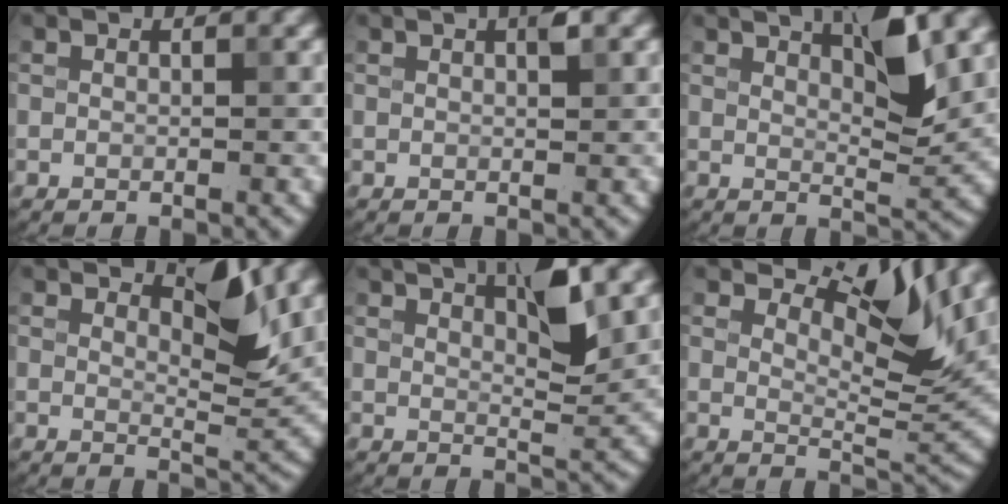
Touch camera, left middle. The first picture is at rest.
{"total": 0.6, "force": [-0.4, -0.5, 0.2], "torque": [-0.015, 0.000, 0.010]}
{"total": 4.0, "force": [2.1, 0.4, 3.4], "torque": [-0.066, -0.001, 0.053]}
{"total": 2.6, "force": [1.8, 0.3, 1.9], "torque": [-0.044, -0.007, 0.043]}
{"total": 4.2, "force": [2.3, 0.6, 3.4], "torque": [-0.061, 0.005, 0.054]}
{"total": 7.2, "force": [4.3, 2.2, 5.4], "torque": [-0.099, 0.006, 0.088]}